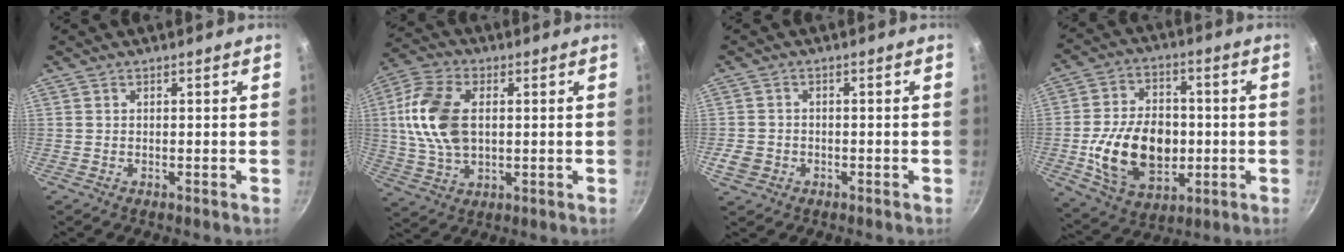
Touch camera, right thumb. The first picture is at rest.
{"total": 14.0, "force": [1.7, 8.7, 10.8], "torque": [-0.204, 0.006, 0.028]}
{"total": 3.9, "force": [-1.4, 3.3, 1.7], "torque": [-0.031, 0.013, -0.020]}
{"total": 18.3, "force": [-2.2, 12.8, 12.9], "torque": [-0.198, 0.015, -0.030]}